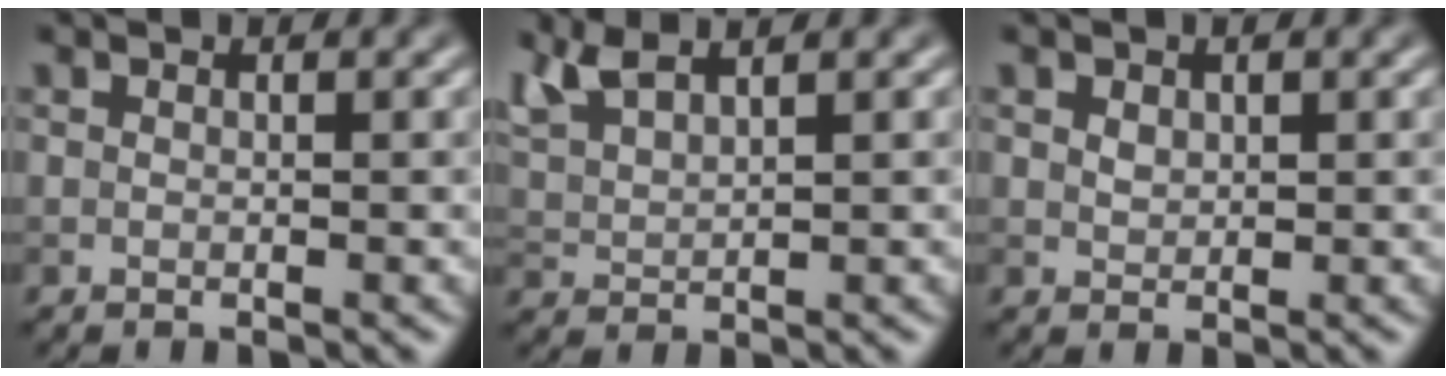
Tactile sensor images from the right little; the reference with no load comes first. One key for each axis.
{"total": 3.5, "fx": 2.5, "fy": 1.1, "fz": 2.3, "tx": -0.065, "ty": 0.015, "tz": 0.057}
{"total": 0.9, "fx": 0.3, "fy": 0.7, "fz": 0.4, "tx": -0.010, "ty": -0.001, "tz": 0.012}